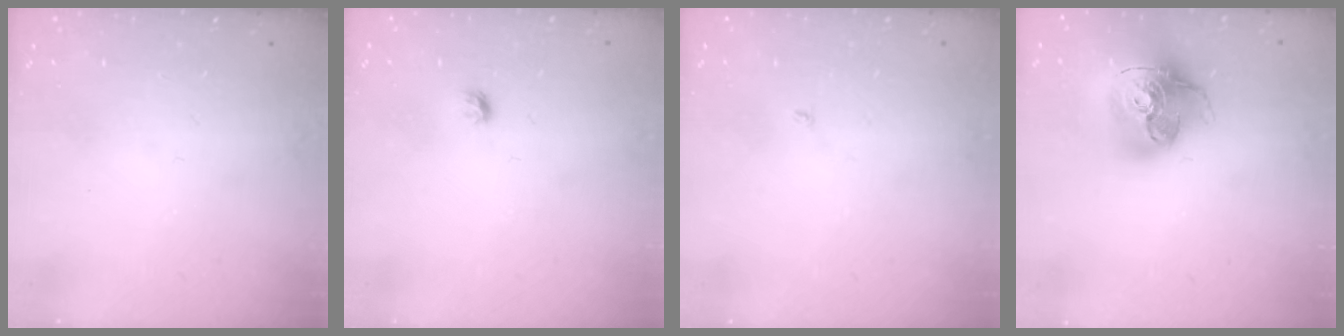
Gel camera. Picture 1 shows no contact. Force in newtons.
{"total": 4.2, "press": 4.1, "slide": 1.0}
{"total": 1.9, "press": 1.9, "slide": 0.2}
{"total": 20.5, "press": 20.4, "slide": 2.4}